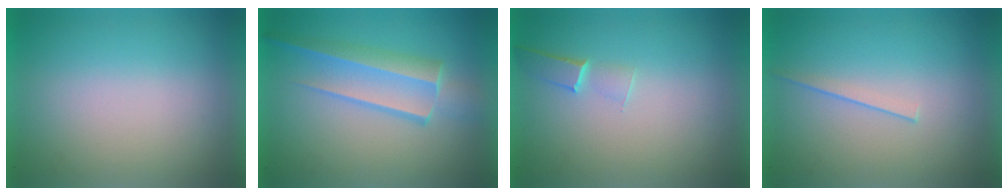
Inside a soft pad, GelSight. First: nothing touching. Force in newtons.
{"total": 3.2}
{"total": 1.1}
{"total": 1.1}